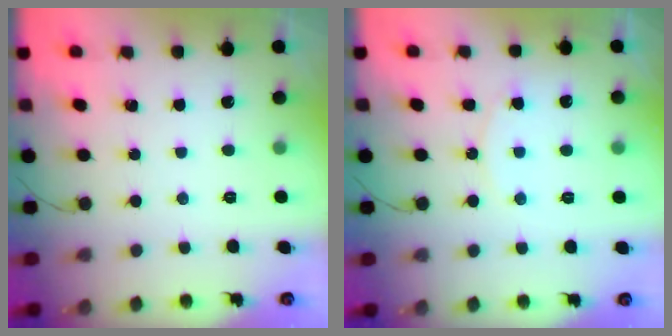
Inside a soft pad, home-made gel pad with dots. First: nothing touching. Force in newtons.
{"total": 8.1, "press": 8.1, "slide": 0.6}